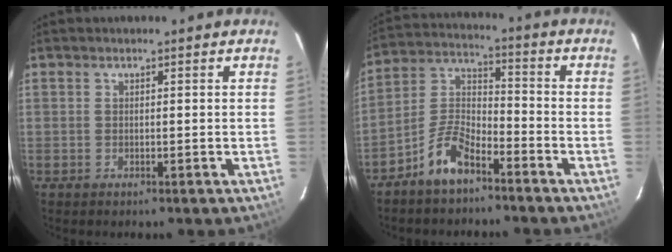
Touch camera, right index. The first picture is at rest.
{"total": 8.3, "force": [-5.8, 3.1, 5.1], "torque": [-0.118, 0.022, -0.114]}